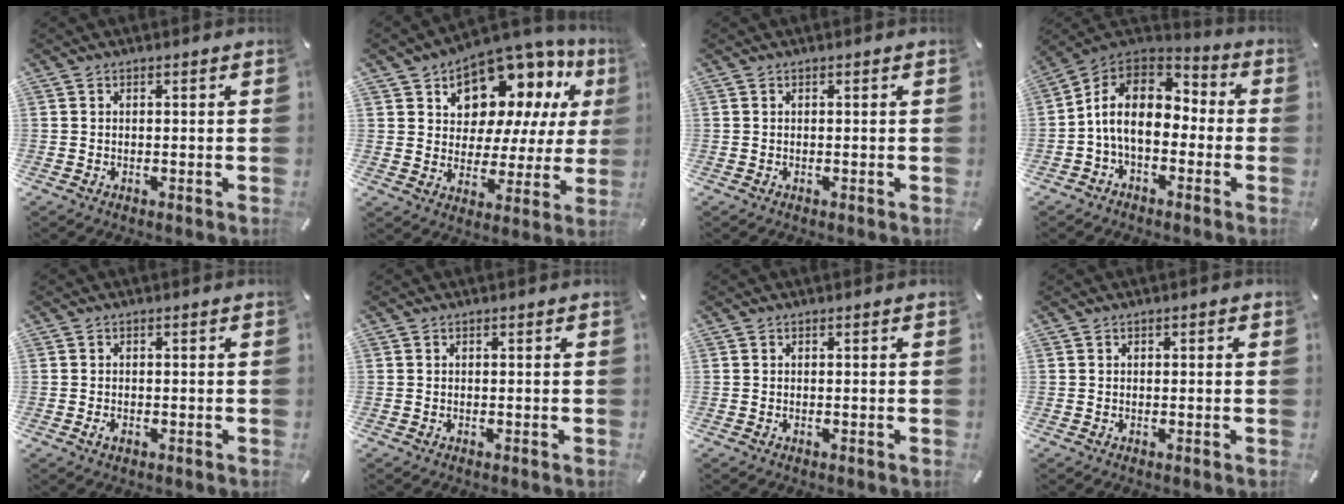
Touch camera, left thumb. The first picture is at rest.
{"total": 11.7, "force": [8.8, 7.0, 3.3], "torque": [-0.068, -0.084, 0.159]}
{"total": 0.0}
{"total": 12.5, "force": [-2.3, 8.4, 8.9], "torque": [-0.191, 0.020, -0.047]}
{"total": 1.3, "force": [-0.5, 0.8, 1.0], "torque": [-0.018, 0.000, -0.010]}
{"total": 0.0}
{"total": 0.0}
{"total": 0.6, "force": [0.0, 0.3, 0.5], "torque": [-0.009, 0.002, -0.001]}